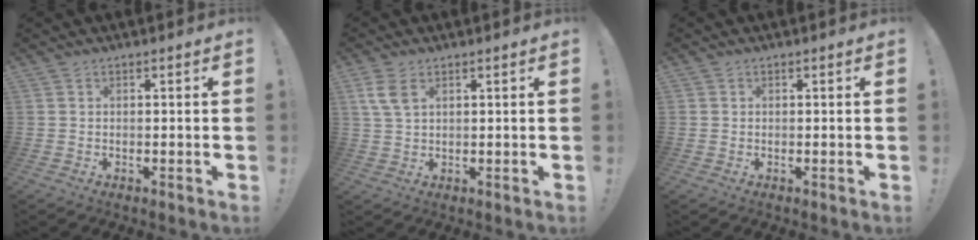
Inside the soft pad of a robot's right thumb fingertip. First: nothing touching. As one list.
[{"total": 5.9, "force": [2.8, 3.3, 4.0], "torque": [-0.074, -0.008, 0.053]}, {"total": 0.5, "force": [0.2, 0.5, 0.0], "torque": [0.009, -0.003, 0.002]}]